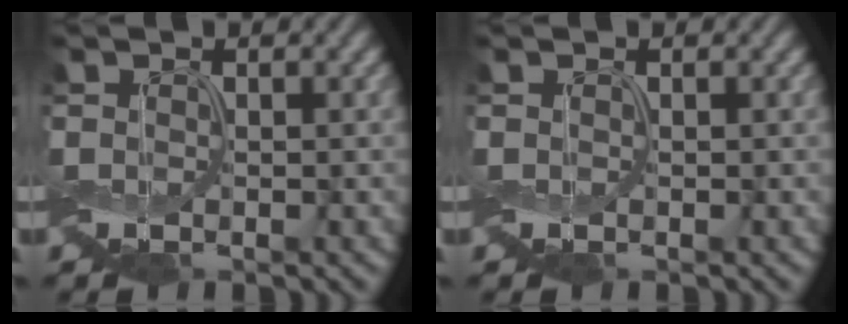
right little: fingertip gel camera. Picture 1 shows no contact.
{"total": 0.0}